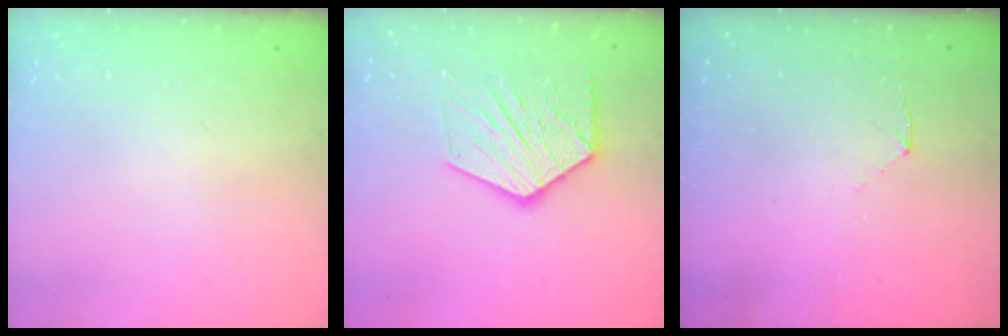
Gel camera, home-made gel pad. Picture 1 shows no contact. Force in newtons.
{"total": 16.7, "press": 16.6, "slide": 1.3}
{"total": 3.9, "press": 3.9, "slide": 0.4}